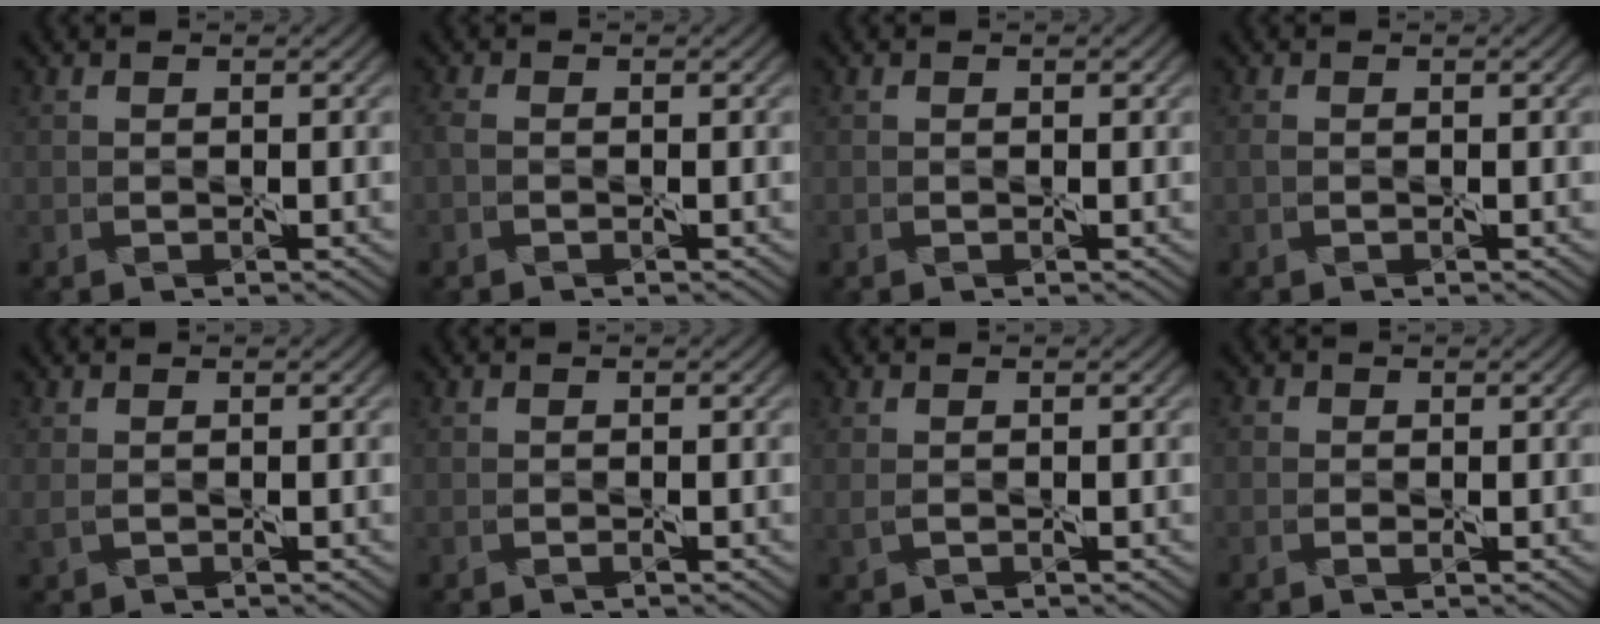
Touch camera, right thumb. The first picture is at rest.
{"total": 0.5, "force": [-0.4, 0.2, 0.3], "torque": [-0.006, -0.003, -0.008]}
{"total": 0.0}
{"total": 0.0}
{"total": 1.1, "force": [0.3, 0.5, 1.0], "torque": [-0.024, 0.004, 0.008]}
{"total": 0.0}
{"total": 0.6, "force": [0.5, -0.2, 0.3], "torque": [-0.010, 0.006, 0.010]}
{"total": 0.9, "force": [-0.2, 0.9, 0.2], "torque": [0.011, -0.006, -0.004]}